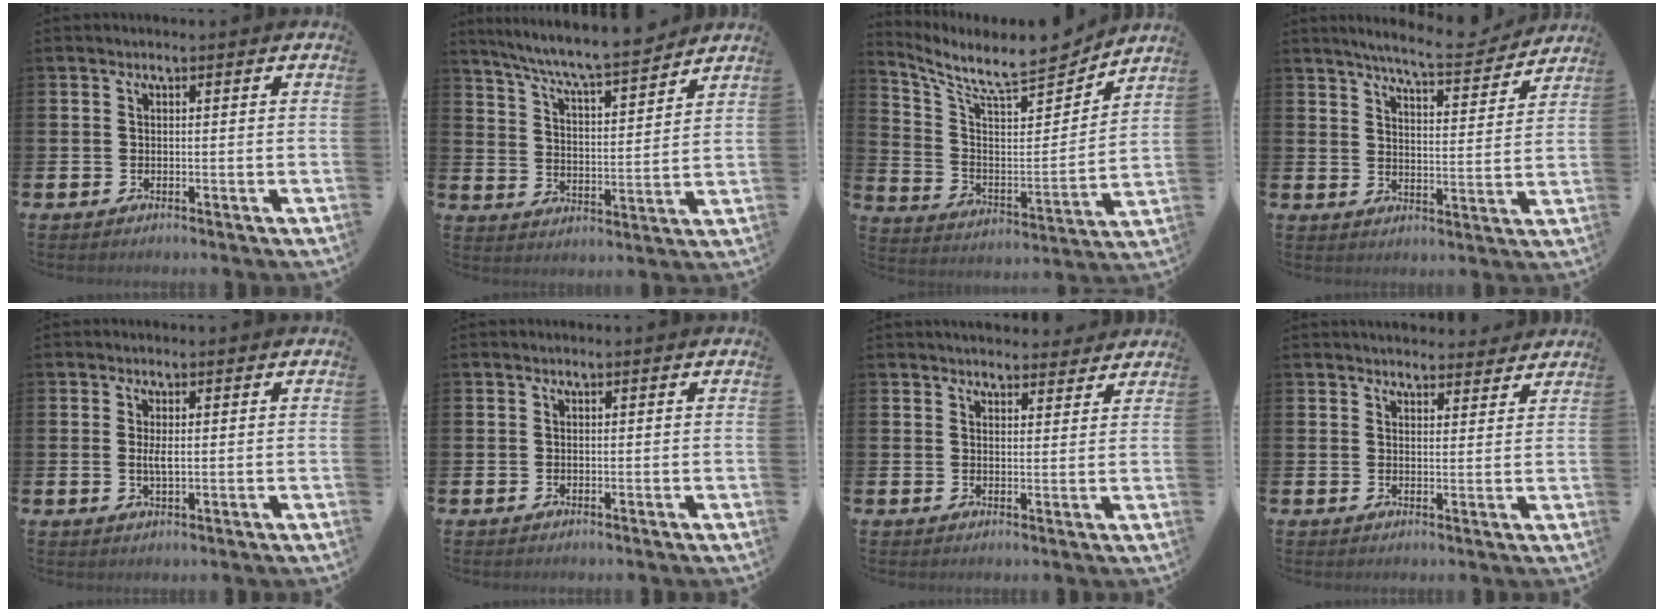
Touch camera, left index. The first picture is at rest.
{"total": 7.6, "force": [7.2, 0.3, 2.5], "torque": [-0.069, -0.054, 0.123]}
{"total": 9.5, "force": [8.7, 1.5, 3.5], "torque": [-0.094, -0.075, 0.142]}
{"total": 7.1, "force": [6.7, 0.3, 2.3], "torque": [-0.051, -0.040, 0.115]}
{"total": 2.0, "force": [0.2, 0.6, 1.9], "torque": [-0.032, 0.001, 0.001]}
{"total": 0.0}
{"total": 3.7, "force": [3.6, 0.7, 0.1], "torque": [0.003, -0.020, 0.064]}
{"total": 3.7, "force": [3.6, 0.8, 0.1], "torque": [0.003, -0.021, 0.064]}